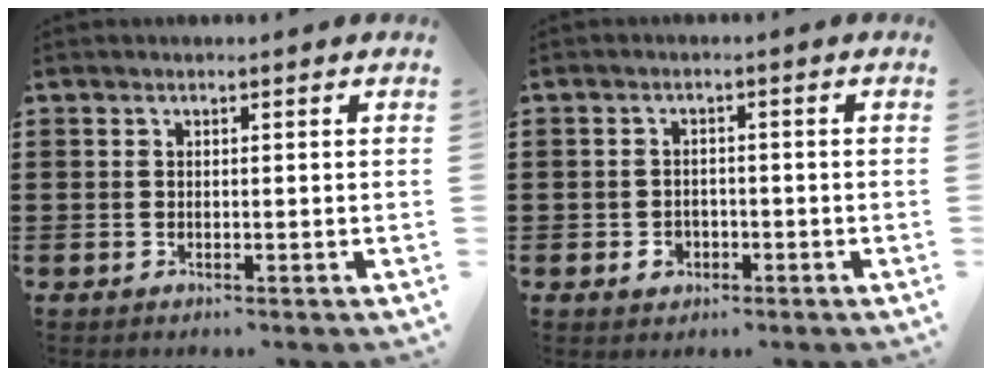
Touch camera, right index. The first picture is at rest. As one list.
[{"total": 2.2, "force": [-1.1, 1.6, 1.0], "torque": [-0.024, 0.000, -0.022]}]